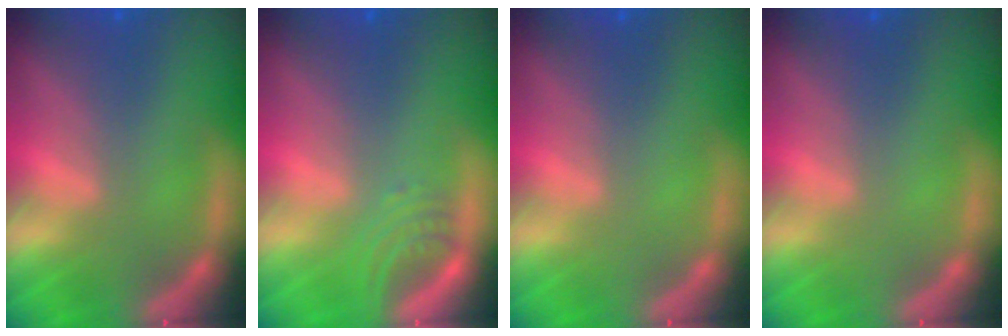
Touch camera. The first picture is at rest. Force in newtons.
{"total": 2.5}
{"total": 0.0}
{"total": 0.0}